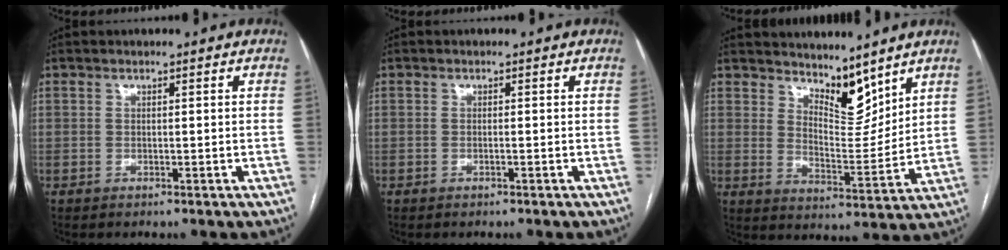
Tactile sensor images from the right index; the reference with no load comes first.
{"total": 0.0}
{"total": 7.9, "force": [6.6, 2.5, 3.4], "torque": [-0.053, -0.010, 0.123]}